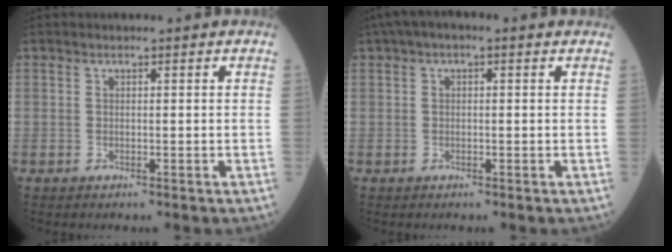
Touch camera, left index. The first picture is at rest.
{"total": 3.2, "force": [1.5, 1.2, 2.6], "torque": [-0.041, 0.021, 0.016]}